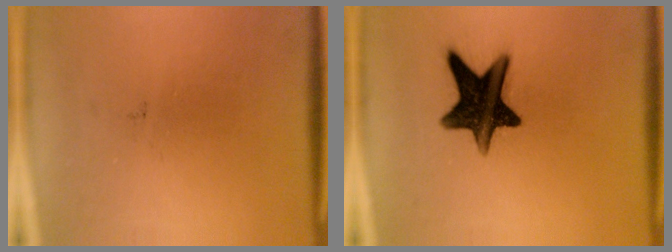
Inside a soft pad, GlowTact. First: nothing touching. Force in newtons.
{"total": 14.4}